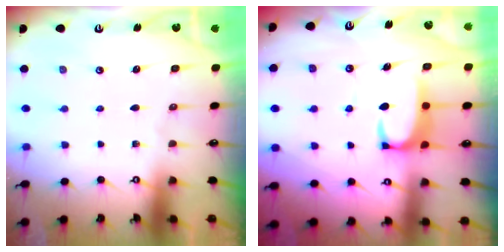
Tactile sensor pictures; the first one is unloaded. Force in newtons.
{"total": 1.9, "press": 1.9, "slide": 0.3}